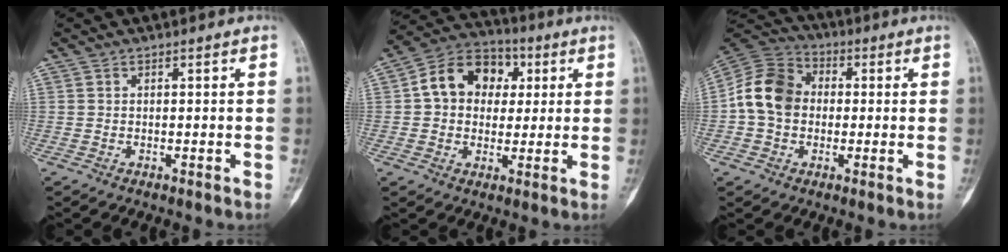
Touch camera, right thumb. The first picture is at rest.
{"total": 12.8, "force": [2.4, 10.2, 7.4], "torque": [-0.087, 0.018, 0.029]}
{"total": 11.7, "force": [0.0, 9.4, 6.9], "torque": [-0.116, 0.030, -0.014]}